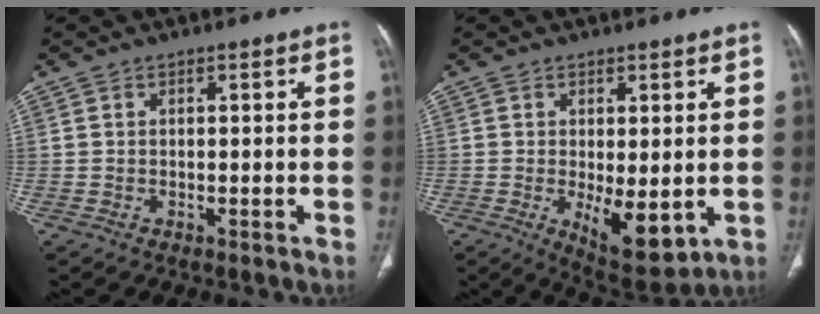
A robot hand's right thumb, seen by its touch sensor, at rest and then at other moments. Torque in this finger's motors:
{"motor_torque": [-0.49, 0.74, 0.01, -0.02, 0.26]}